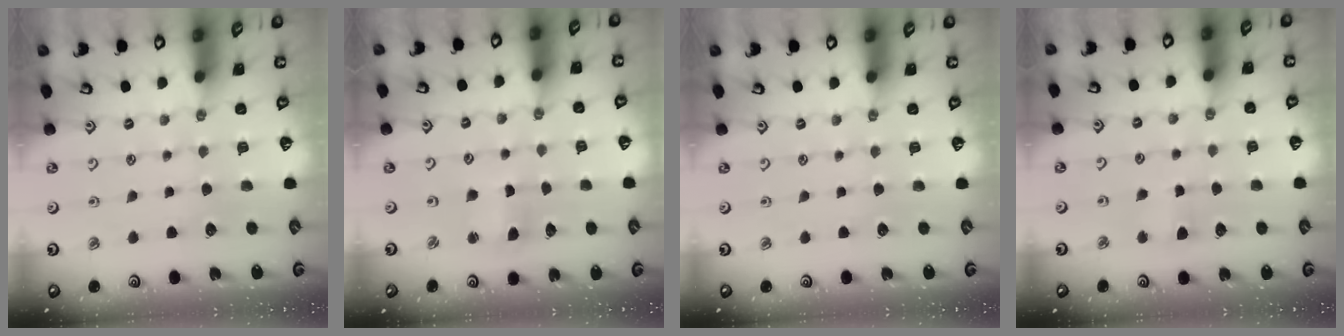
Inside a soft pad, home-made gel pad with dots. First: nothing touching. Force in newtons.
{"total": 2.7, "press": 2.7, "slide": 0.3}
{"total": 0.0}
{"total": 2.8, "press": 2.8, "slide": 0.5}